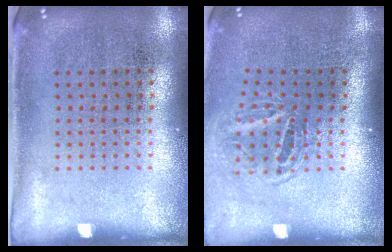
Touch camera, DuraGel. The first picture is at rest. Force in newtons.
{"total": 1.7, "press": 1.2, "slide": 1.3}